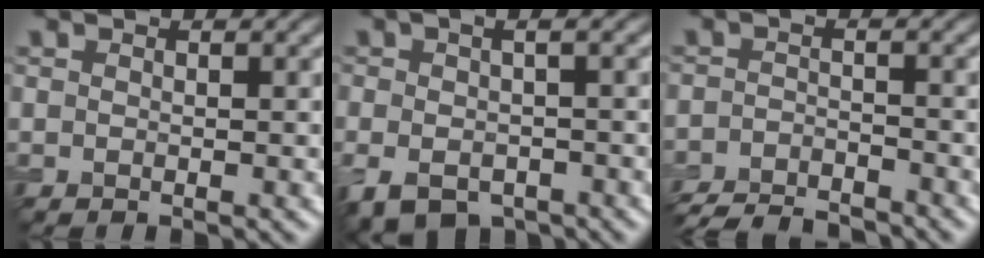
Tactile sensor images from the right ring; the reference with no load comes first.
{"total": 5.8, "force": [-2.0, 3.0, 4.6], "torque": [-0.073, -0.014, -0.019]}
{"total": 5.2, "force": [-4.9, 0.9, 1.4], "torque": [-0.024, -0.011, -0.089]}